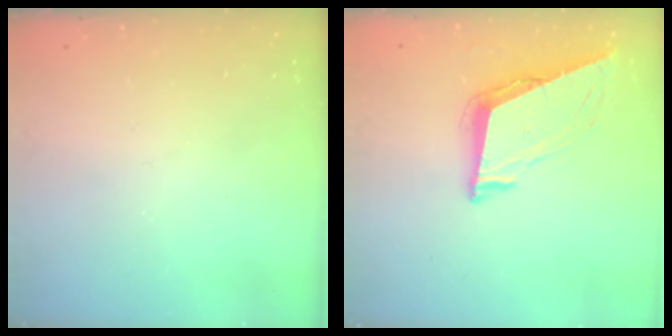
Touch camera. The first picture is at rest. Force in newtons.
{"total": 9.0, "press": 8.6, "slide": 2.9}